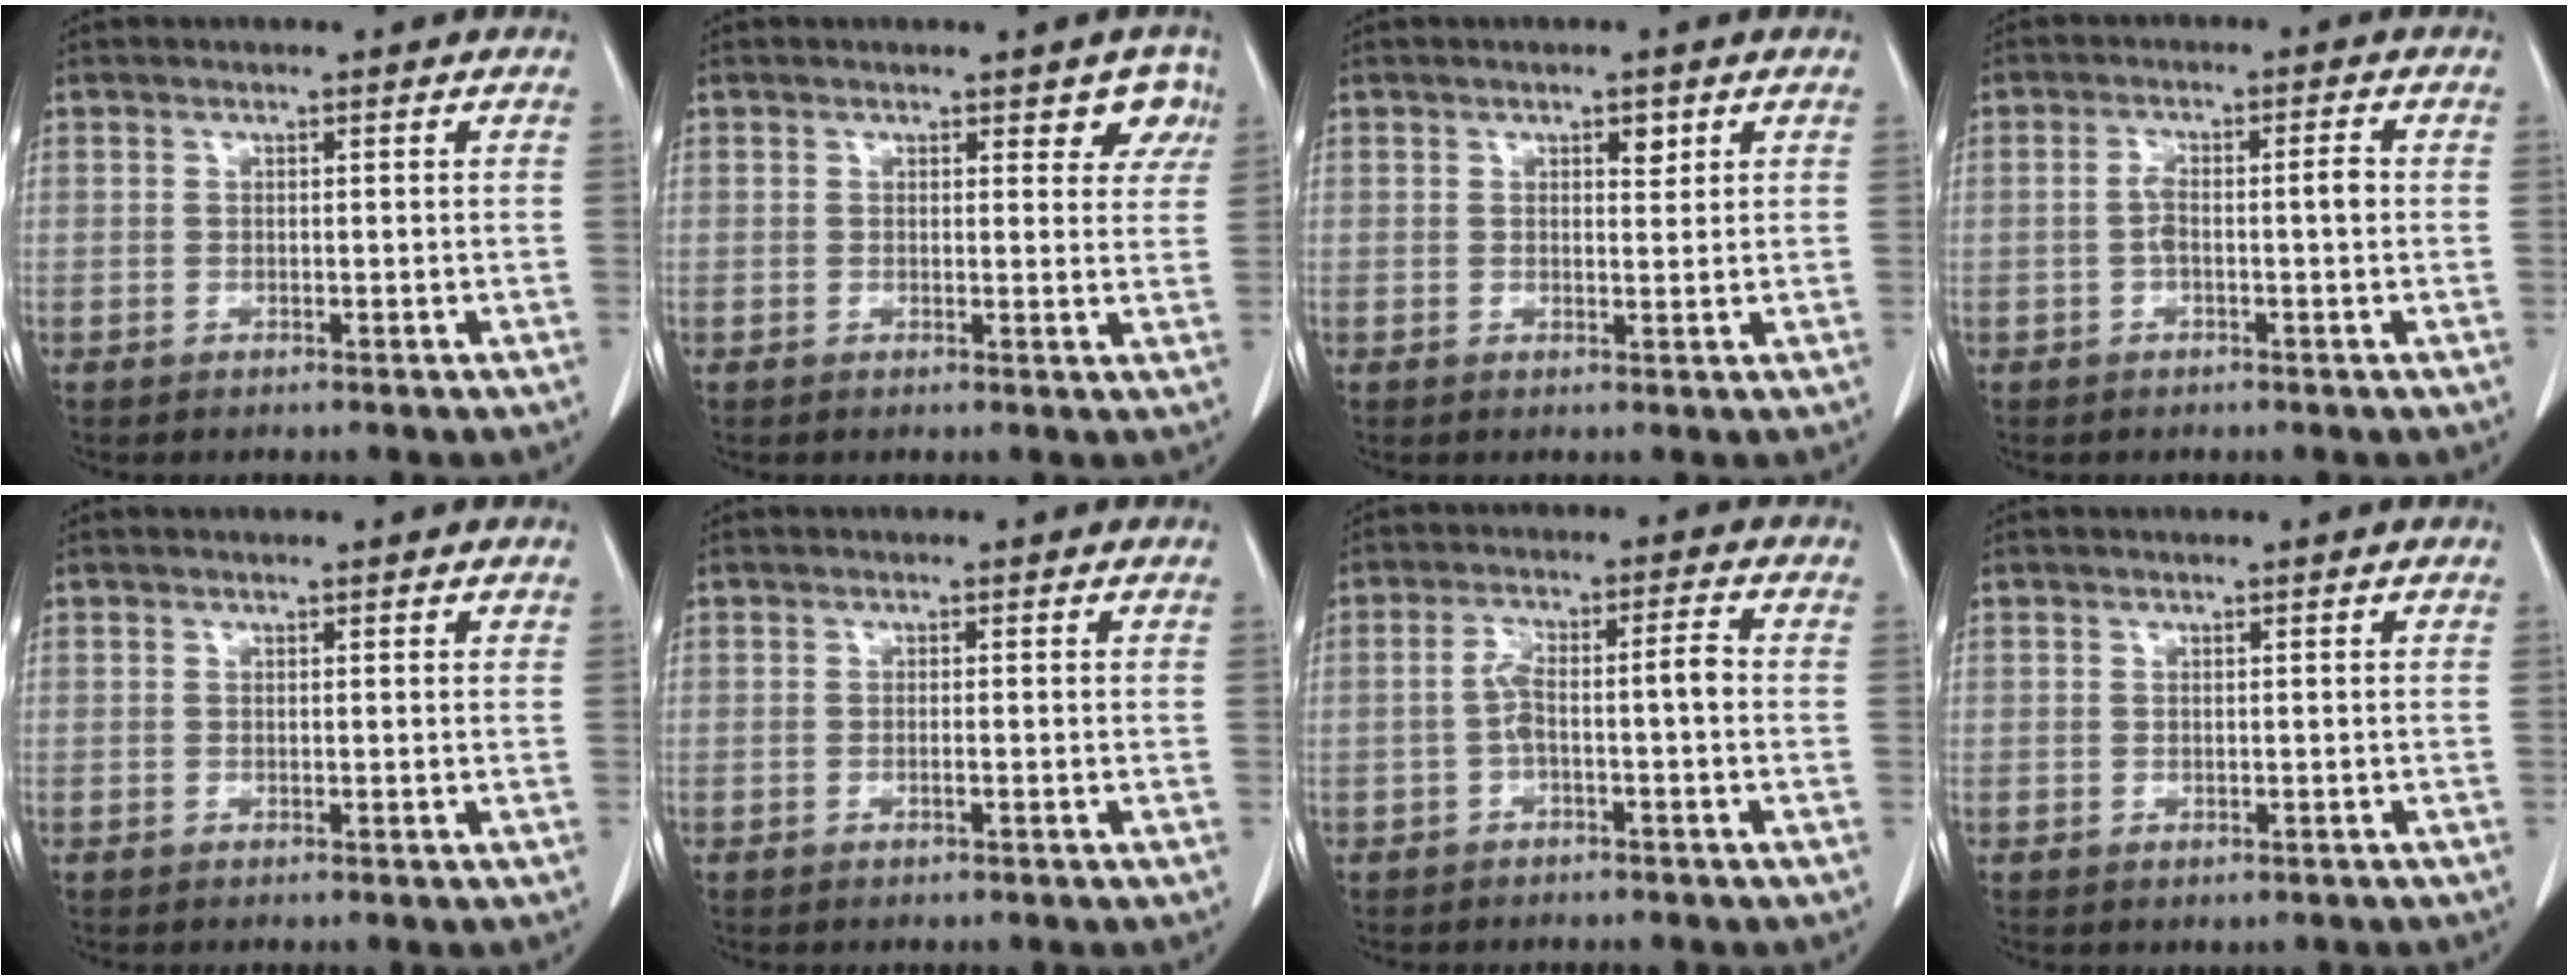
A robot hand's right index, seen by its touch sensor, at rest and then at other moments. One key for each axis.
{"total": 3.8, "fx": 2.3, "fy": 2.0, "fz": 2.2, "tx": -0.004, "ty": 0.003, "tz": 0.020}
{"total": 1.8, "fx": 1.0, "fy": 0.8, "fz": 1.2, "tx": -0.015, "ty": -0.003, "tz": 0.014}
{"total": 4.0, "fx": -0.5, "fy": 0.8, "fz": 3.9, "tx": -0.072, "ty": 0.015, "tz": -0.006}
{"total": 0.0}
{"total": 0.6, "fx": -0.3, "fy": 0.0, "fz": 0.6, "tx": -0.011, "ty": 0.001, "tz": -0.004}
{"total": 5.3, "fx": -1.1, "fy": 0.9, "fz": 5.1, "tx": -0.098, "ty": 0.028, "tz": -0.017}
{"total": 1.1, "fx": -0.2, "fy": 1.0, "fz": 0.1, "tx": -0.003, "ty": 0.005, "tz": 0.001}